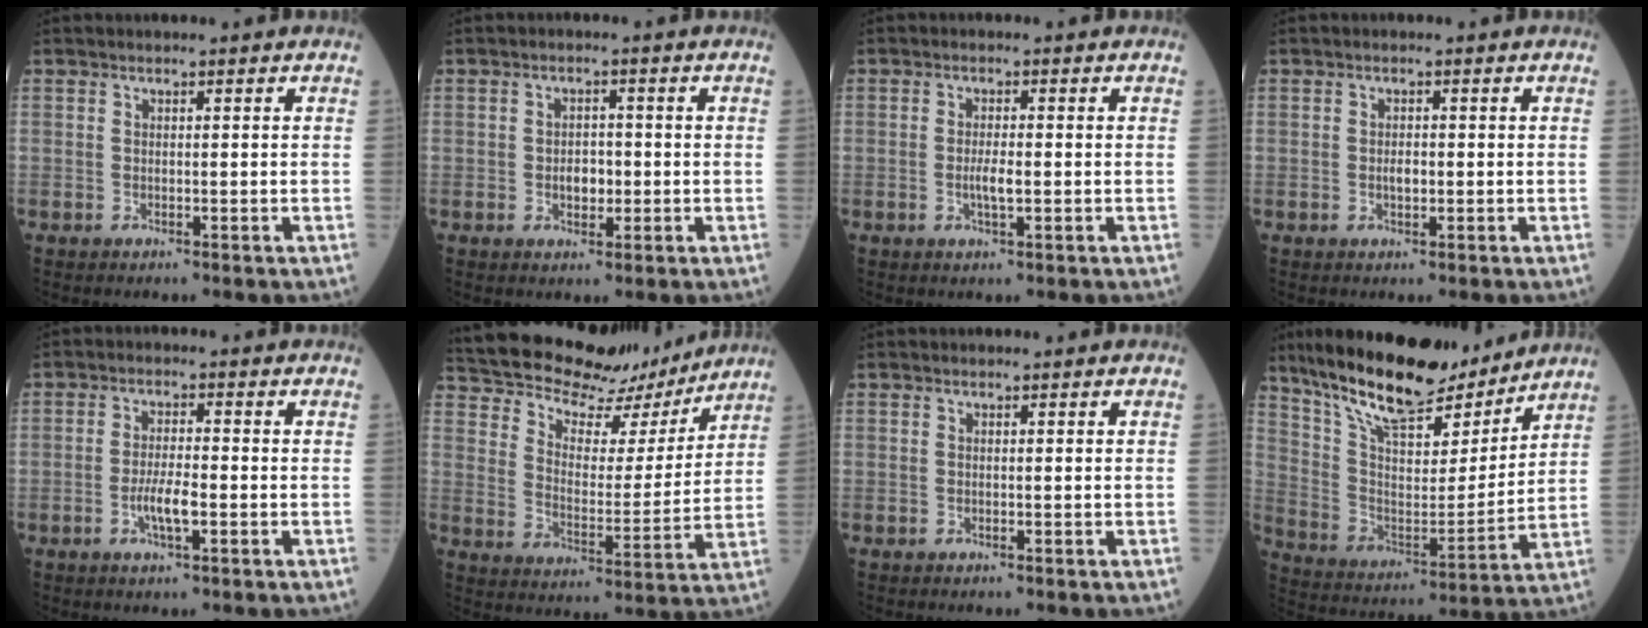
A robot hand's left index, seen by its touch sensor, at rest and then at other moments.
{"total": 2.8, "force": [-0.5, 1.8, 2.0], "torque": [-0.029, 0.004, -0.005]}
{"total": 2.3, "force": [-0.4, 0.4, 2.2], "torque": [-0.047, -0.001, -0.007]}
{"total": 1.3, "force": [-0.1, 0.6, 1.1], "torque": [-0.023, 0.001, -0.002]}
{"total": 4.0, "force": [-1.3, 0.8, 3.7], "torque": [-0.075, -0.001, -0.025]}
{"total": 18.5, "force": [15.6, 7.2, 7.0], "torque": [-0.127, 0.019, 0.231]}
{"total": 0.0}
{"total": 19.8, "force": [16.2, 5.2, 10.0], "torque": [-0.176, 0.003, 0.285]}